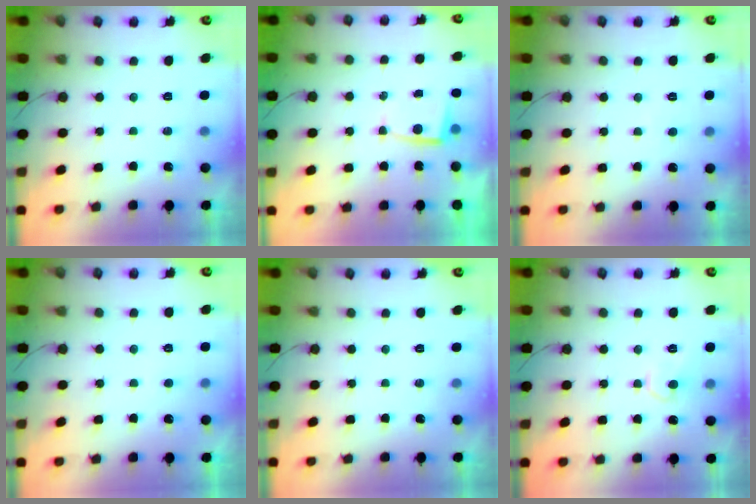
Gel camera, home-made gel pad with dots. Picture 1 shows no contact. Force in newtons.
{"total": 2.2, "press": 2.2, "slide": 0.3}
{"total": 1.3, "press": 1.3, "slide": 0.1}
{"total": 1.5, "press": 1.5, "slide": 0.2}
{"total": 0.0}
{"total": 8.6, "press": 8.5, "slide": 0.7}